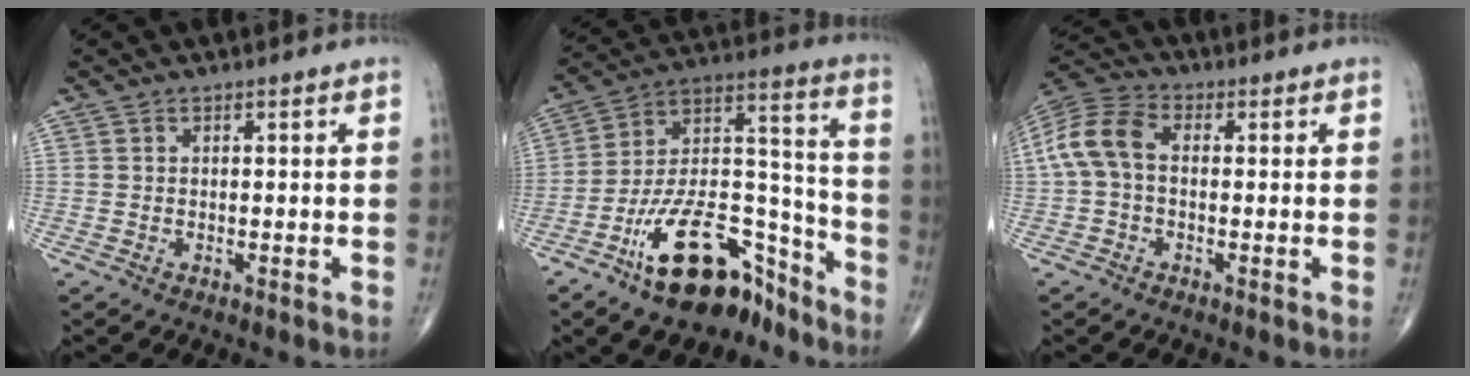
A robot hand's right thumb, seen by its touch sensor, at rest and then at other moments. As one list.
[{"total": 19.9, "force": [-13.1, 9.3, 11.7], "torque": [-0.167, 0.115, -0.220]}, {"total": 9.4, "force": [0.2, 6.1, 7.1], "torque": [-0.150, 0.028, -0.007]}]